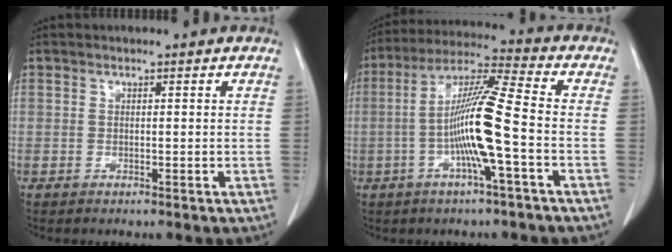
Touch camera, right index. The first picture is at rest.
{"total": 12.0, "force": [-2.6, -0.3, 11.7], "torque": [-0.224, 0.007, -0.056]}